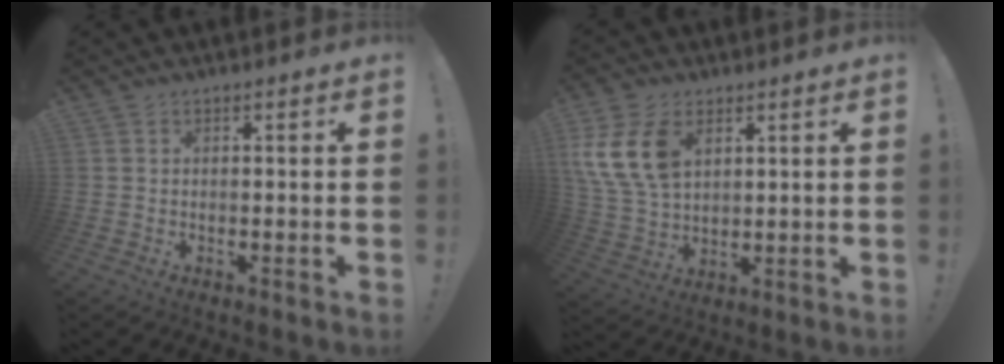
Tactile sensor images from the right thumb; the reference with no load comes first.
{"total": 14.8, "force": [5.7, 9.6, 9.6], "torque": [-0.199, -0.019, 0.108]}